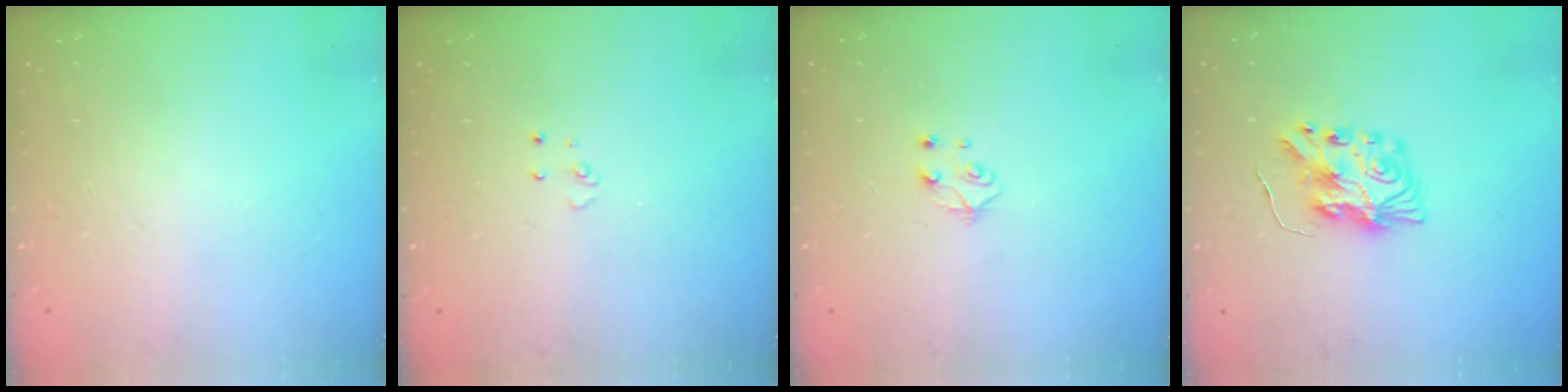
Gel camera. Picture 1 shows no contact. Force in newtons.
{"total": 2.9, "press": 2.9, "slide": 0.2}
{"total": 4.9, "press": 4.8, "slide": 0.6}
{"total": 8.7, "press": 8.7, "slide": 0.3}